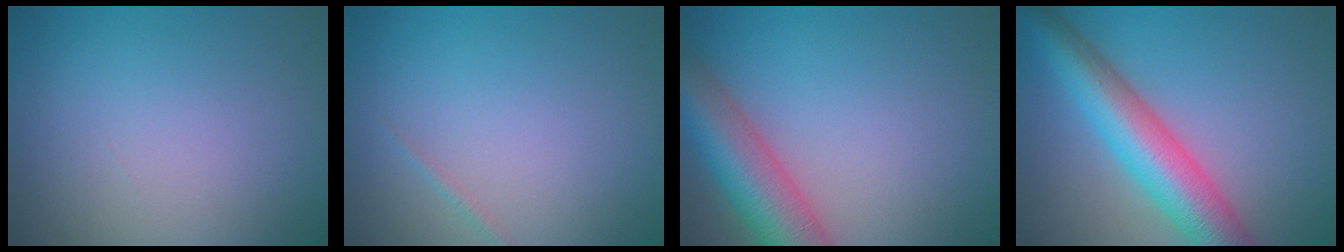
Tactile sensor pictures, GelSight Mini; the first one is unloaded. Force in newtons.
{"total": 0.6, "press": 0.6, "slide": 0.0}
{"total": 7.9, "press": 7.9, "slide": 0.4}
{"total": 8.5, "press": 8.5, "slide": 0.2}